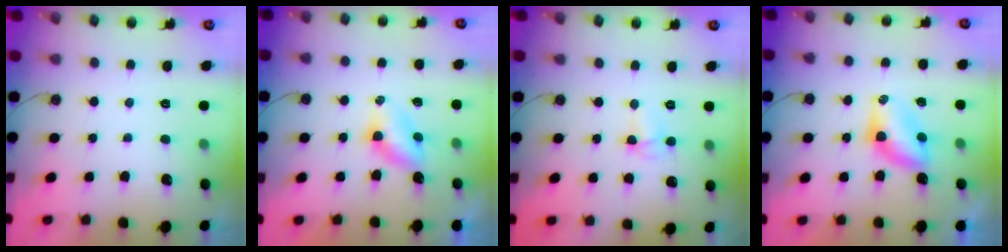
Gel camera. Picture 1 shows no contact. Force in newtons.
{"total": 4.2, "press": 4.2, "slide": 0.3}
{"total": 4.4, "press": 3.3, "slide": 3.0}
{"total": 6.0, "press": 5.9, "slide": 0.6}